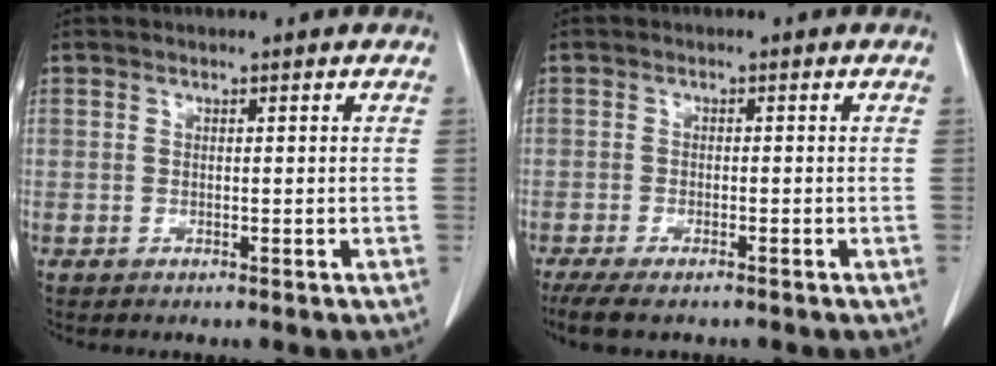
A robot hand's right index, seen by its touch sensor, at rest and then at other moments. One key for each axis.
{"total": 5.6, "fx": -4.3, "fy": 1.6, "fz": 3.2, "tx": -0.053, "ty": -0.013, "tz": -0.068}